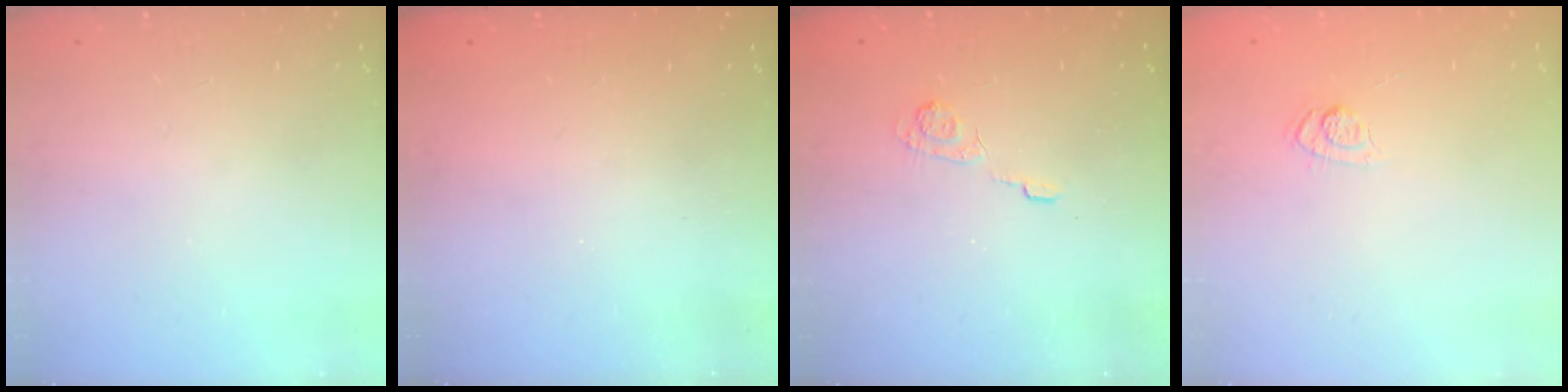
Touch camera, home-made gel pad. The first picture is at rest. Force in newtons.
{"total": 2.4, "press": 2.2, "slide": 0.8}
{"total": 3.7, "press": 3.3, "slide": 1.6}
{"total": 4.8, "press": 4.5, "slide": 1.7}